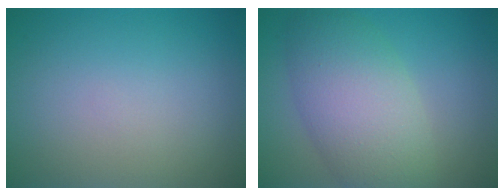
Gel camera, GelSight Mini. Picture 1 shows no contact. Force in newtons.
{"total": 7.3, "press": 7.3, "slide": 0.4}